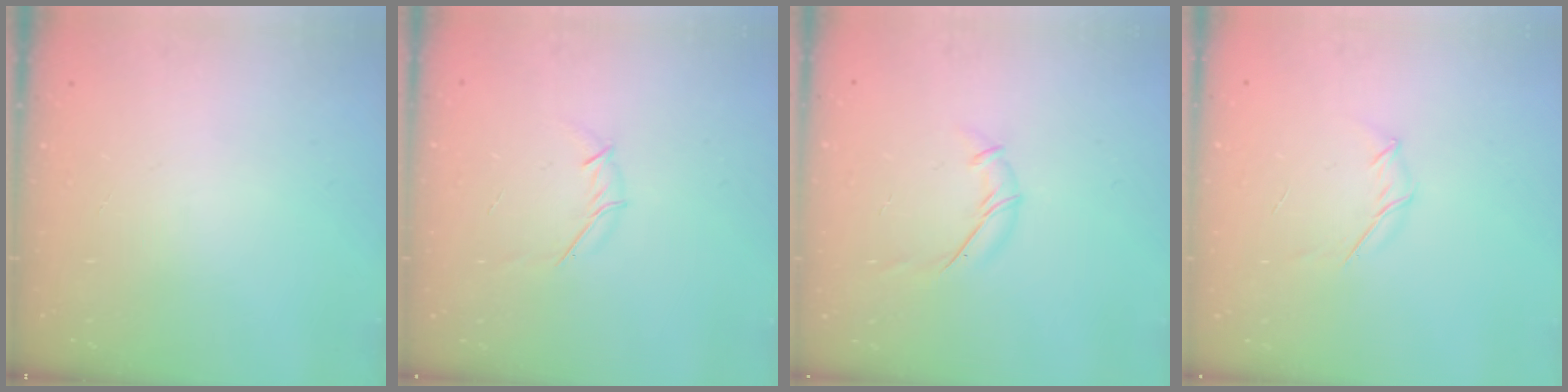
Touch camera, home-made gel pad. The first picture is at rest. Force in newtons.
{"total": 3.8, "press": 3.7, "slide": 1.0}
{"total": 7.7, "press": 7.6, "slide": 0.8}
{"total": 3.8, "press": 3.7, "slide": 0.9}